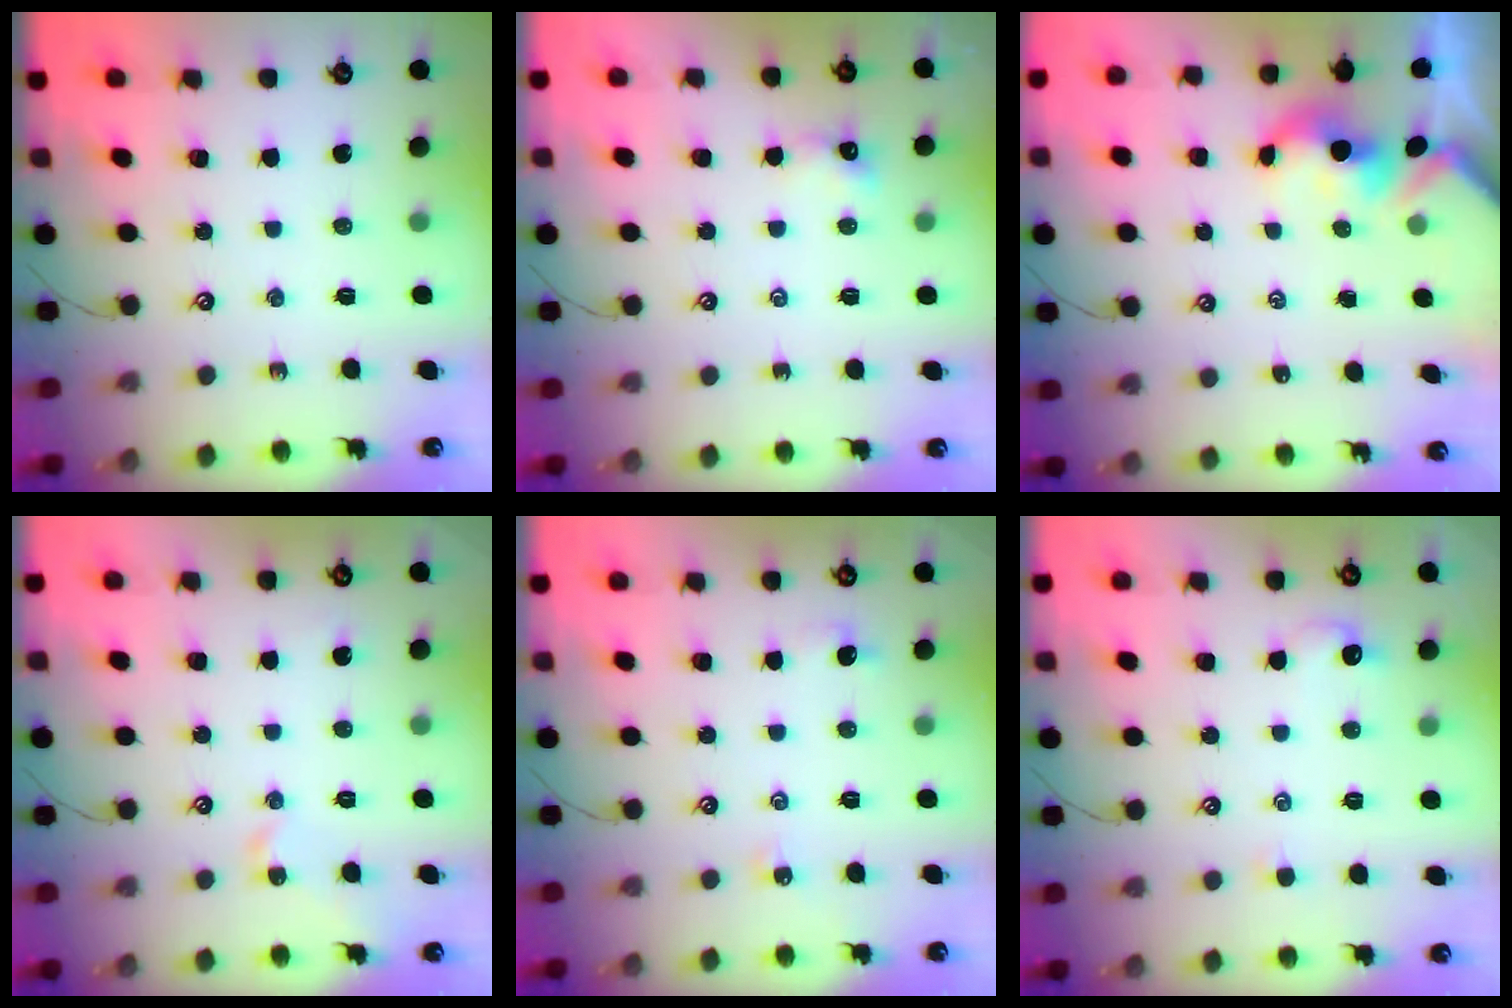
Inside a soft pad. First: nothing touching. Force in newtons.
{"total": 0.8, "press": 0.8, "slide": 0.3}
{"total": 1.6, "press": 1.6, "slide": 0.2}
{"total": 2.2, "press": 2.1, "slide": 0.7}
{"total": 1.4, "press": 1.3, "slide": 0.4}
{"total": 1.3, "press": 1.2, "slide": 0.5}